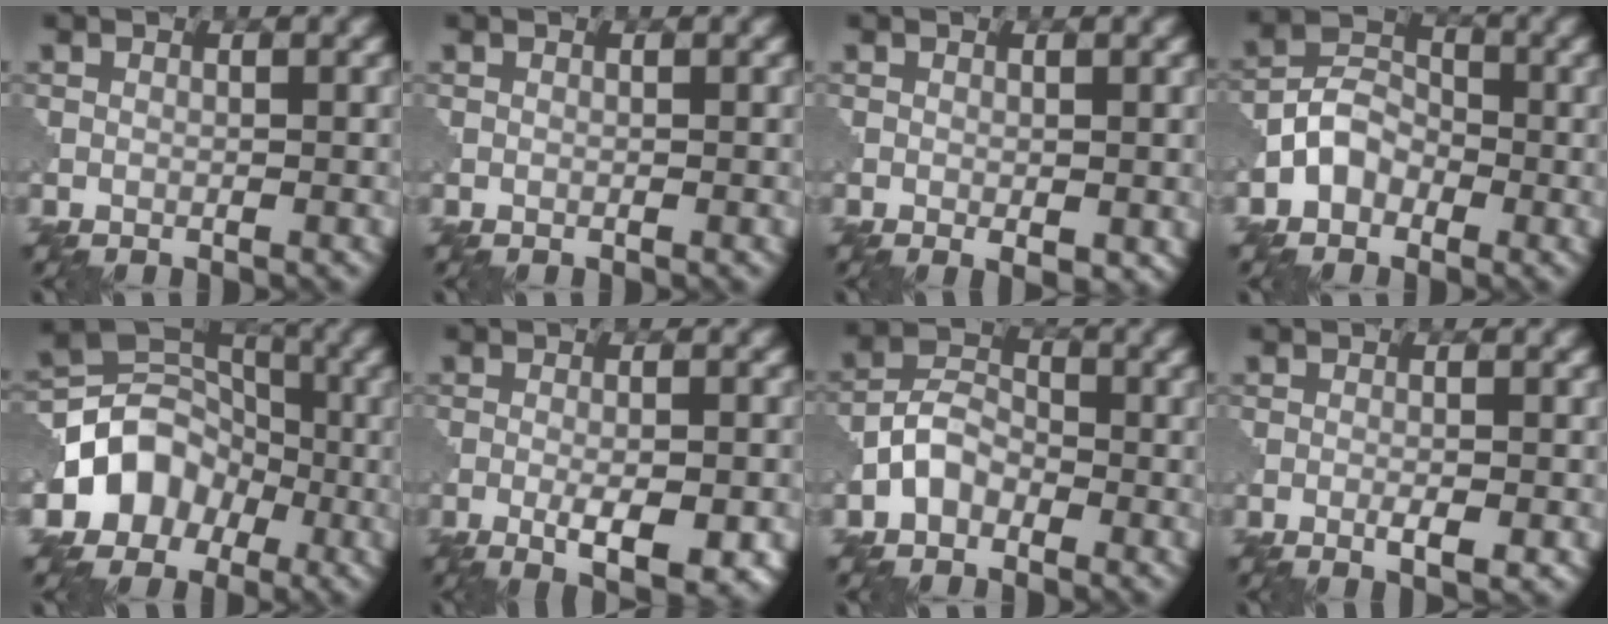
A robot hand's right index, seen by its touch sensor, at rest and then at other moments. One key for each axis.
{"total": 0.0}
{"total": 1.3, "fx": -0.2, "fy": 0.6, "fz": 1.1, "tx": -0.015, "ty": -0.007, "tz": -0.001}
{"total": 3.4, "fx": -1.6, "fy": 2.5, "fz": 1.5, "tx": -0.026, "ty": 0.015, "tz": -0.039}
{"total": 6.1, "fx": -2.2, "fy": 5.0, "fz": 2.6, "tx": -0.015, "ty": 0.012, "tz": -0.045}
{"total": 5.0, "fx": -1.8, "fy": 1.4, "fz": 4.4, "tx": -0.076, "ty": -0.006, "tz": -0.026}
{"total": 3.4, "fx": -1.6, "fy": 2.3, "fz": 1.8, "tx": -0.035, "ty": 0.014, "tz": -0.039}
{"total": 1.9, "fx": -0.8, "fy": 0.4, "fz": 1.7, "tx": -0.029, "ty": -0.002, "tz": -0.013}